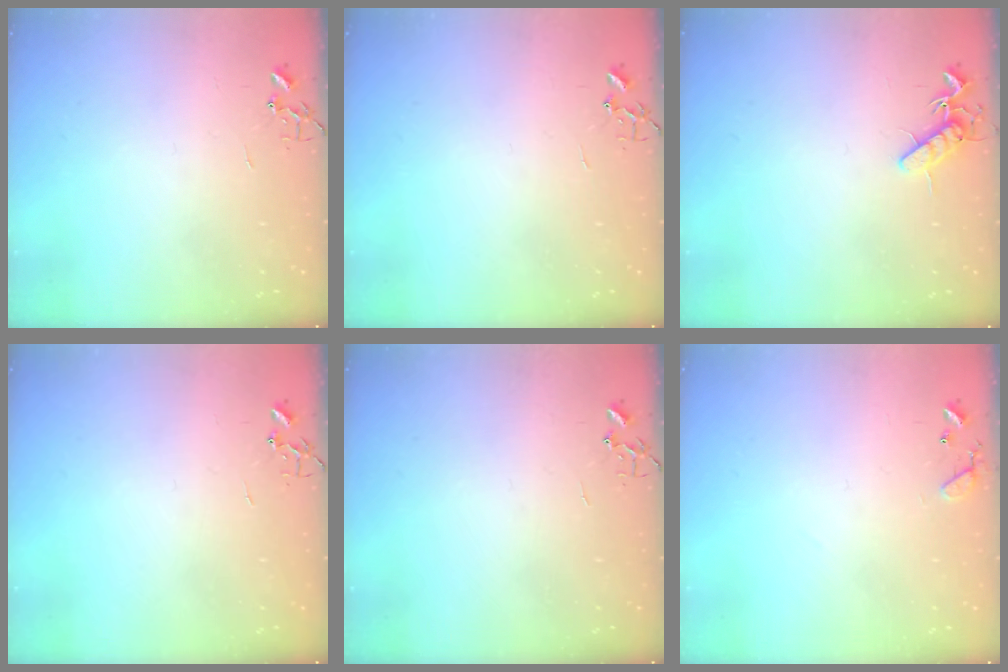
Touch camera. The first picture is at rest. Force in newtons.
{"total": 0.0}
{"total": 8.3, "press": 8.2, "slide": 1.0}
{"total": 0.0}
{"total": 0.0}
{"total": 9.1, "press": 9.0, "slide": 0.7}